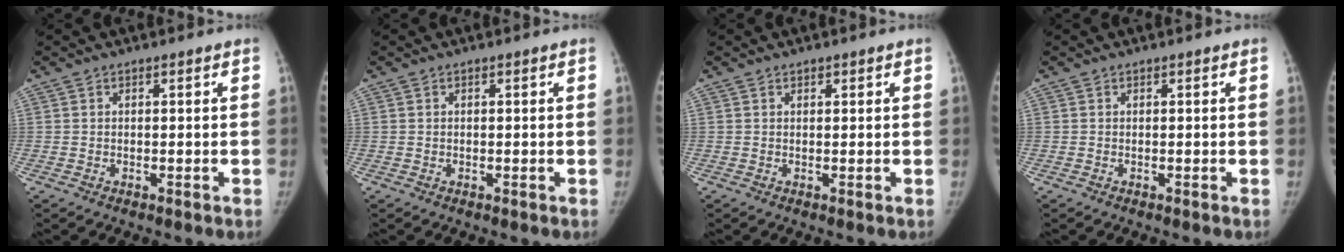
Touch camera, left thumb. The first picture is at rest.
{"total": 0.0}
{"total": 0.5, "force": [0.3, 0.3, 0.2], "torque": [0.001, -0.002, 0.005]}
{"total": 0.0}